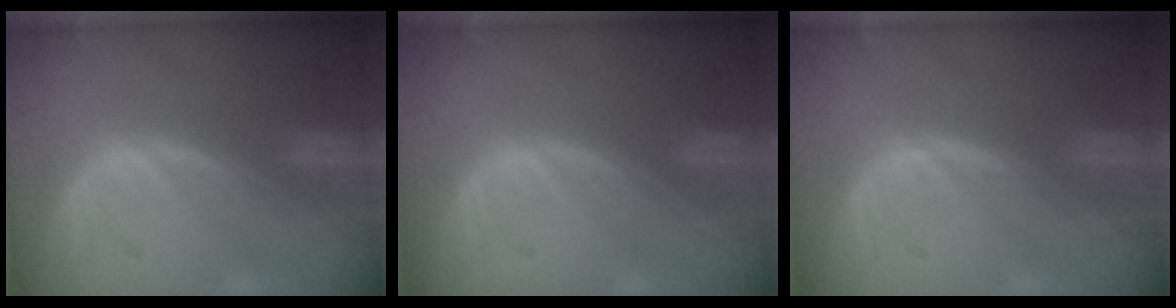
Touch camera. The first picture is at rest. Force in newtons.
{"total": 0.0}
{"total": 0.8, "press": 0.7, "slide": 0.1}